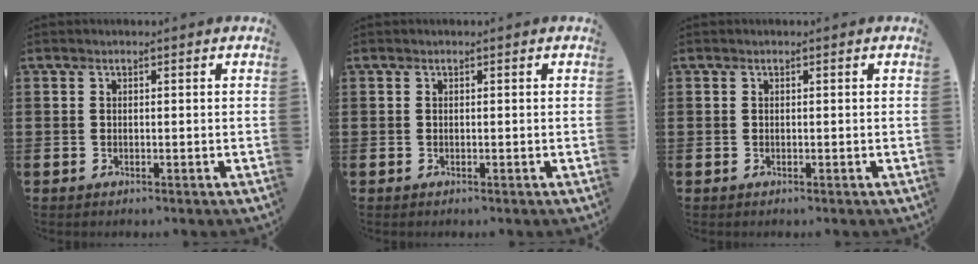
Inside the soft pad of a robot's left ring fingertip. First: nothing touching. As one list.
[{"total": 0.0}, {"total": 0.0}]